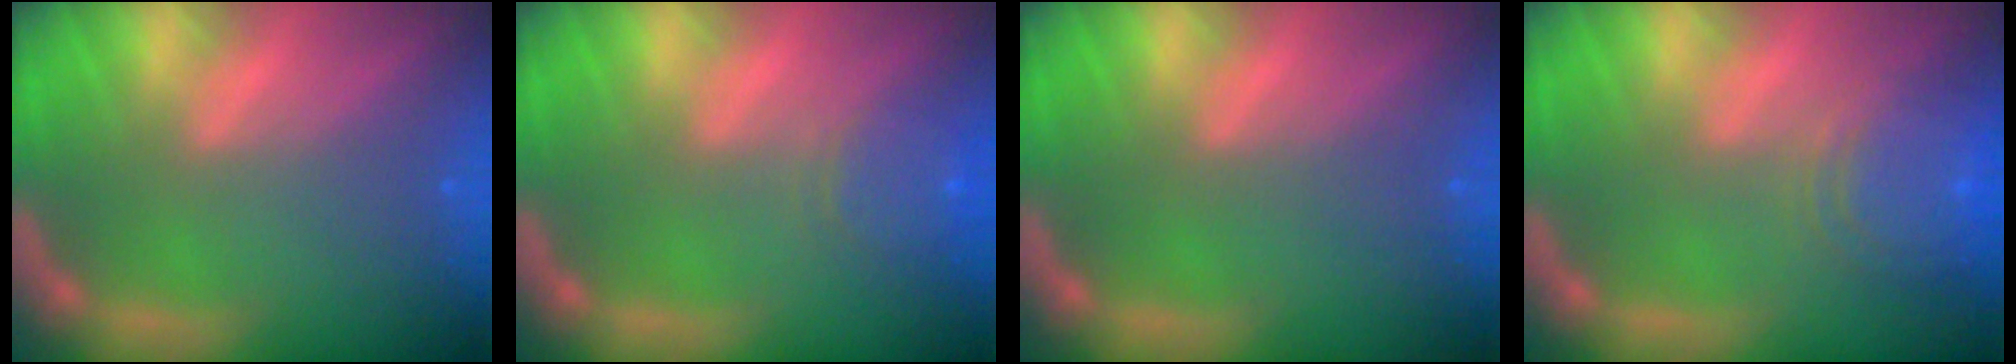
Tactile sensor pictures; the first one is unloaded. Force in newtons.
{"total": 3.5}
{"total": 0.0}
{"total": 6.5}